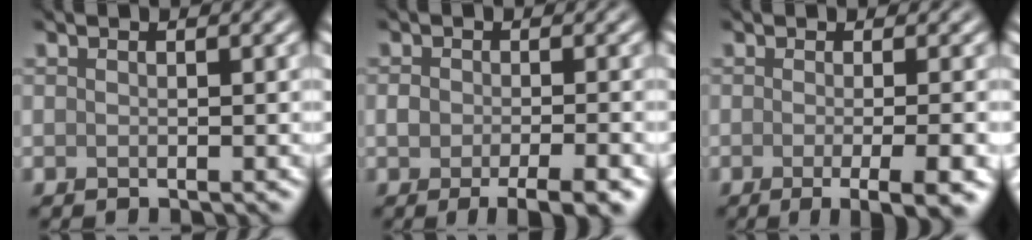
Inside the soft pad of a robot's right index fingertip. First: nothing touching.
{"total": 4.5, "force": [-2.2, 1.7, 3.5], "torque": [-0.052, -0.003, -0.035]}
{"total": 6.1, "force": [-1.5, 1.8, 5.6], "torque": [-0.057, -0.010, -0.016]}